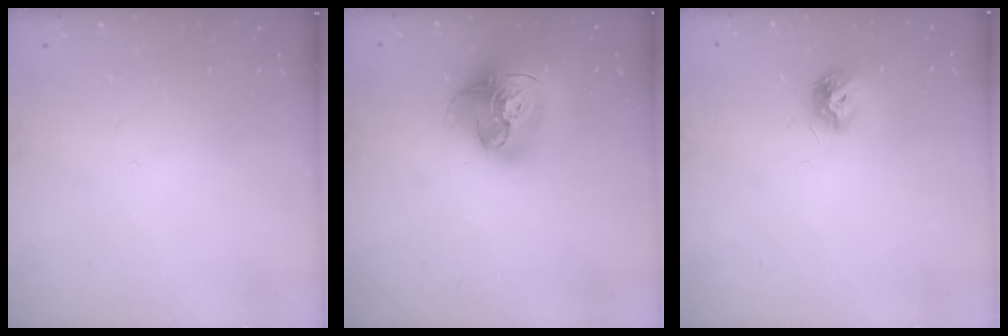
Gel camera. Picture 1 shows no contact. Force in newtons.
{"total": 18.0, "press": 17.9, "slide": 2.0}
{"total": 8.0, "press": 8.0, "slide": 0.5}